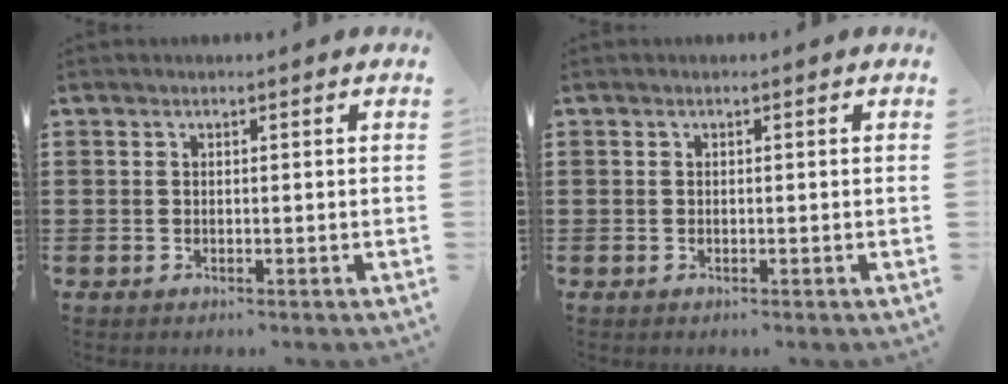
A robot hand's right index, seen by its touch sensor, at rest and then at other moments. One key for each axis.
{"total": 0.0}